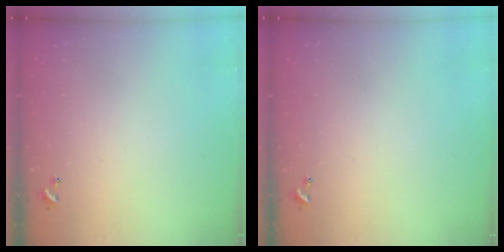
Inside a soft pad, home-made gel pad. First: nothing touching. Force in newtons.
{"total": 0.0}